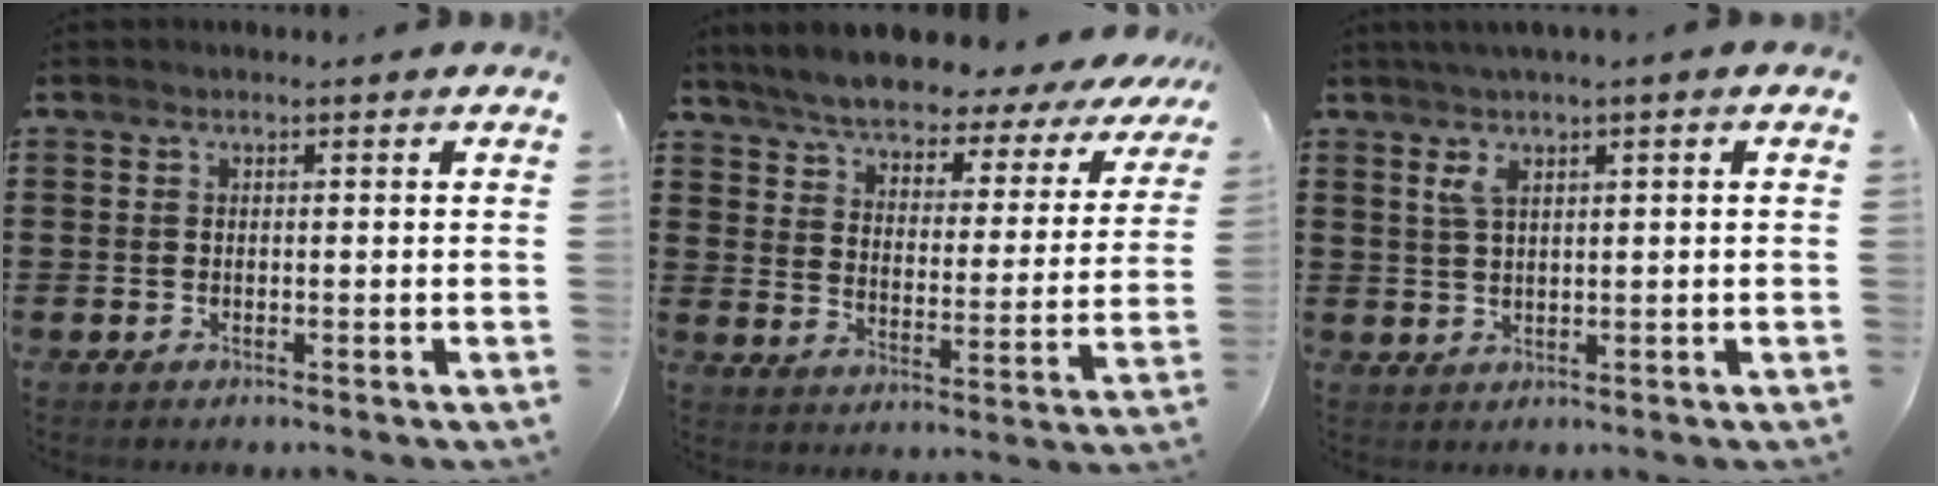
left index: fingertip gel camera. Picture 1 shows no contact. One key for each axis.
{"total": 5.2, "fx": 5.1, "fy": 0.5, "fz": 1.3, "tx": -0.054, "ty": -0.038, "tz": 0.082}
{"total": 3.0, "fx": 1.2, "fy": 0.6, "fz": 2.7, "tx": -0.056, "ty": 0.003, "tz": 0.021}